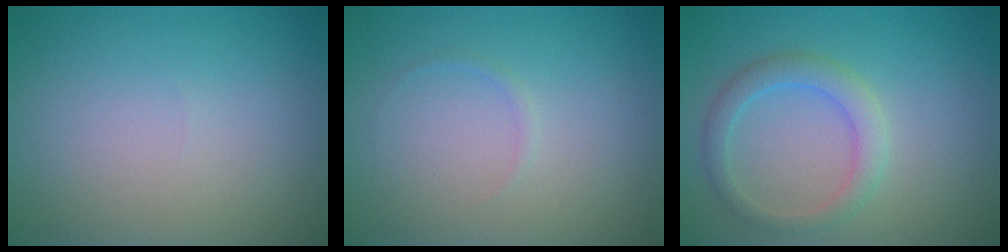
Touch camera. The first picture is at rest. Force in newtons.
{"total": 1.2, "press": 1.2, "slide": 0.2}
{"total": 2.7, "press": 2.7, "slide": 0.0}